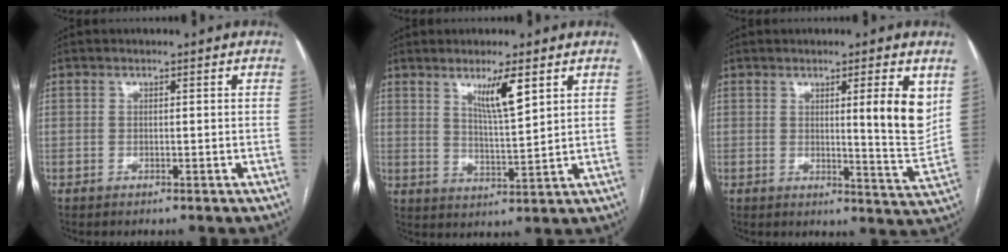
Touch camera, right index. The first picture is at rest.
{"total": 6.0, "force": [3.3, 0.2, 5.0], "torque": [-0.089, -0.013, 0.062]}
{"total": 7.9, "force": [2.8, 0.3, 7.4], "torque": [-0.093, -0.021, 0.034]}